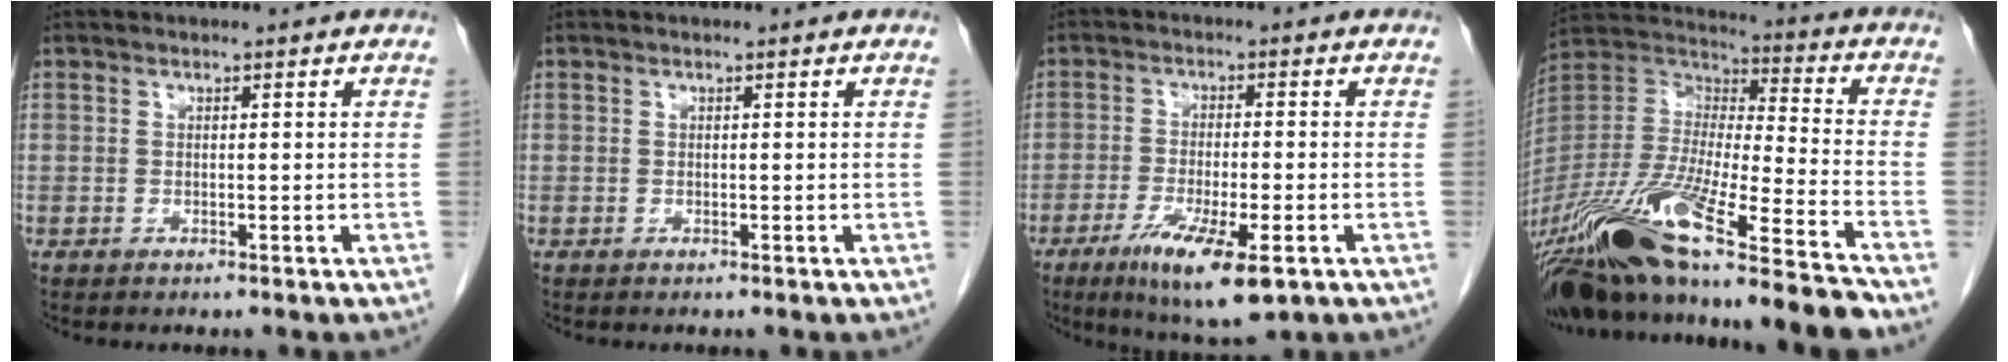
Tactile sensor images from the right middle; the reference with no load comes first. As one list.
[{"total": 0.0}, {"total": 9.6, "force": [-4.9, 1.7, 8.0], "torque": [-0.142, -0.025, -0.077]}, {"total": 25.6, "force": [-19.6, 0.4, 16.5], "torque": [-0.328, -0.045, -0.356]}]